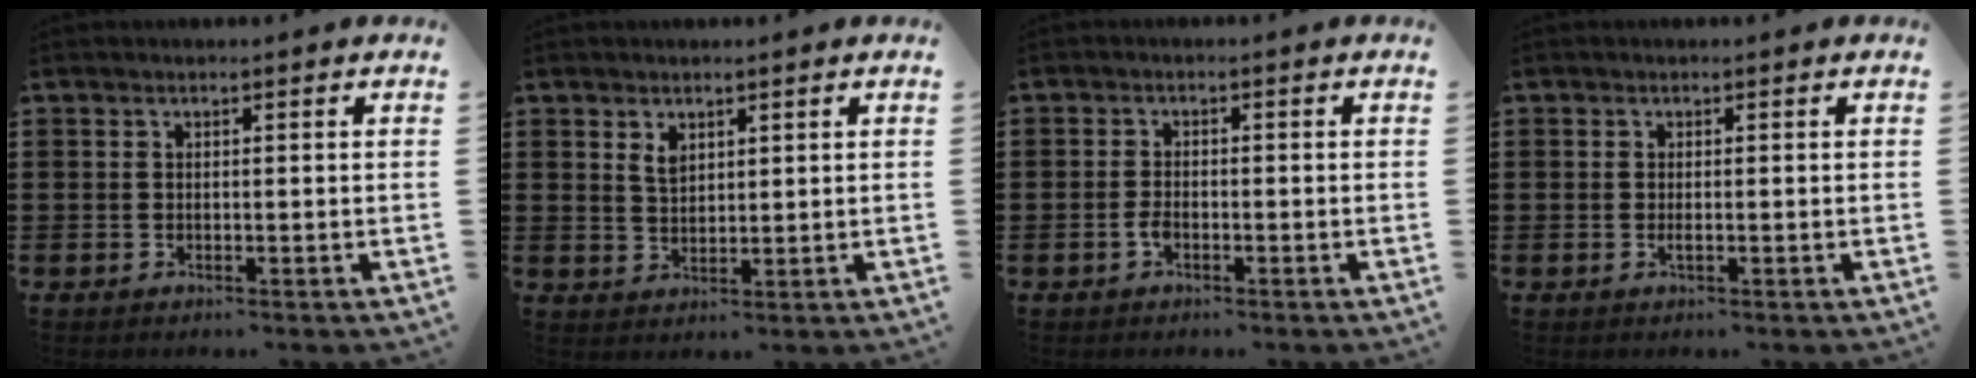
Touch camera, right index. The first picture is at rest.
{"total": 2.5, "force": [1.5, 1.4, 1.4], "torque": [-0.034, 0.003, 0.029]}
{"total": 1.6, "force": [-0.8, 0.7, 1.2], "torque": [-0.033, -0.008, -0.016]}
{"total": 0.7, "force": [-0.2, 0.2, 0.6], "torque": [-0.012, -0.004, -0.002]}